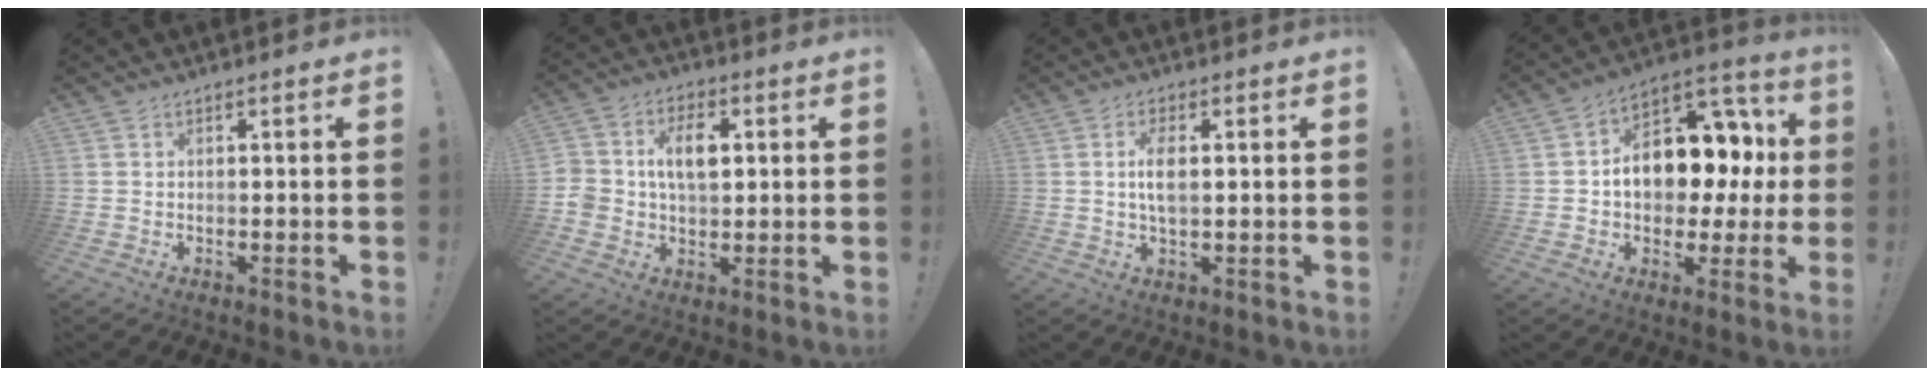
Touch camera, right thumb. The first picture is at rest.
{"total": 9.5, "force": [1.1, 6.9, 6.5], "torque": [-0.113, 0.011, 0.020]}
{"total": 5.6, "force": [1.0, 2.4, 5.0], "torque": [-0.087, -0.002, 0.012]}
{"total": 15.4, "force": [1.1, 10.9, 10.9], "torque": [-0.156, 0.001, 0.030]}